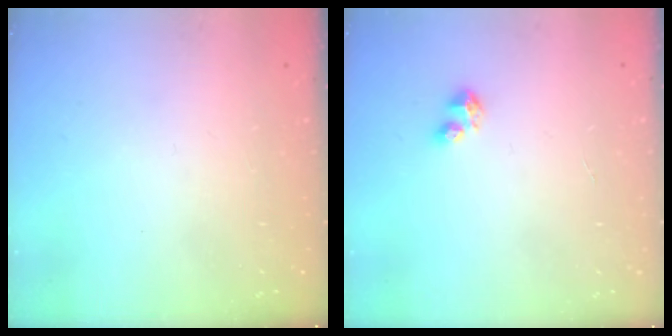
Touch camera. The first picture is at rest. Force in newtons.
{"total": 3.4, "press": 3.4, "slide": 0.2}